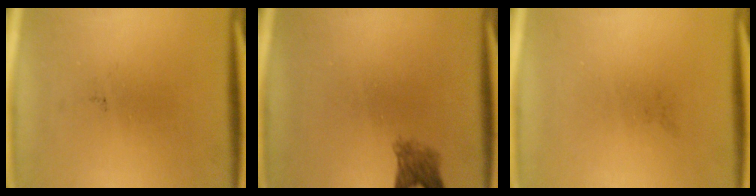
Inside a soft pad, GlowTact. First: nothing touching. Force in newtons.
{"total": 2.9}
{"total": 0.0}